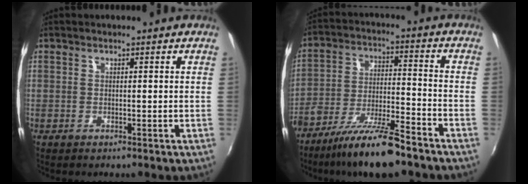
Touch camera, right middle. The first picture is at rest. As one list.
[{"total": 13.4, "force": [-10.5, 2.0, 8.1], "torque": [-0.162, -0.017, -0.187]}]